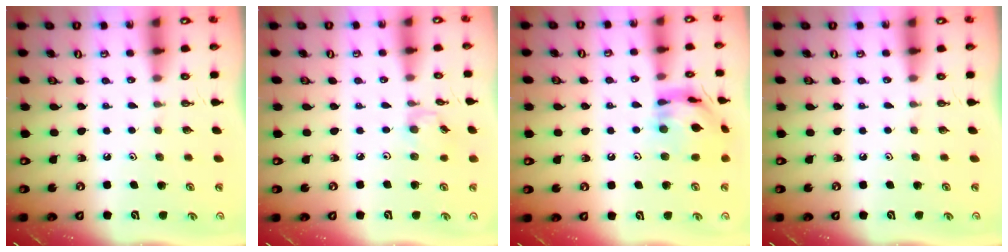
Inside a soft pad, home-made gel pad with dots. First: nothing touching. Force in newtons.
{"total": 3.1, "press": 3.1, "slide": 0.4}
{"total": 14.1, "press": 14.0, "slide": 1.4}
{"total": 0.0}